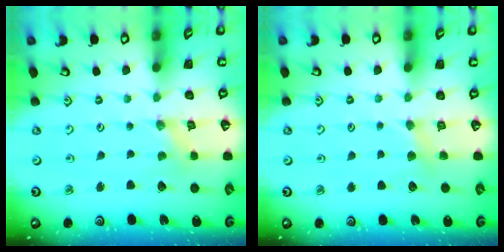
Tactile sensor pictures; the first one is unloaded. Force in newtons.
{"total": 3.0, "press": 3.0, "slide": 0.4}